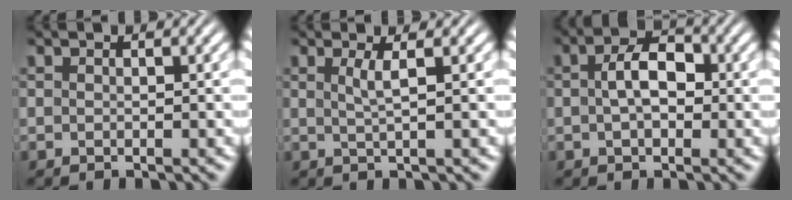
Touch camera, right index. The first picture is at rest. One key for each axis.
{"total": 1.5, "fx": 0.3, "fy": -0.5, "fz": 1.4, "tx": -0.028, "ty": -0.008, "tz": 0.012}
{"total": 4.1, "fx": 0.0, "fy": 2.0, "fz": 3.6, "tx": -0.050, "ty": 0.004, "tz": -0.001}